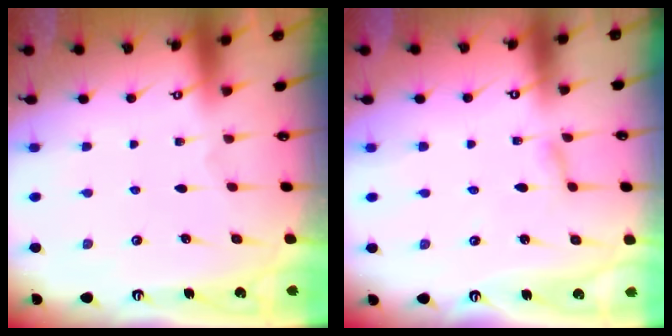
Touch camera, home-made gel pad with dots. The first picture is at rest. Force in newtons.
{"total": 2.1, "press": 2.1, "slide": 0.3}